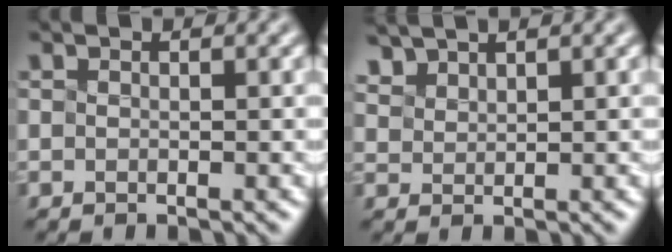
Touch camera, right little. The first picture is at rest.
{"total": 1.8, "force": [1.6, -0.4, -0.7], "torque": [-0.008, 0.012, 0.060]}